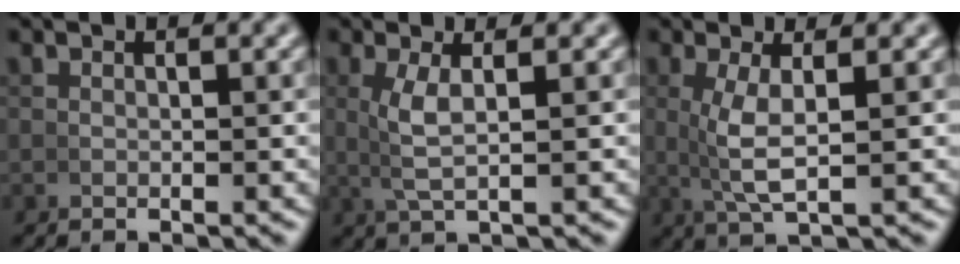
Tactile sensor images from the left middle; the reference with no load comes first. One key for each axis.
{"total": 2.8, "fx": 0.5, "fy": 0.3, "fz": 2.7, "tx": -0.058, "ty": -0.001, "tz": 0.017}
{"total": 3.9, "fx": 0.6, "fy": 0.8, "fz": 3.8, "tx": -0.082, "ty": -0.005, "tz": 0.020}